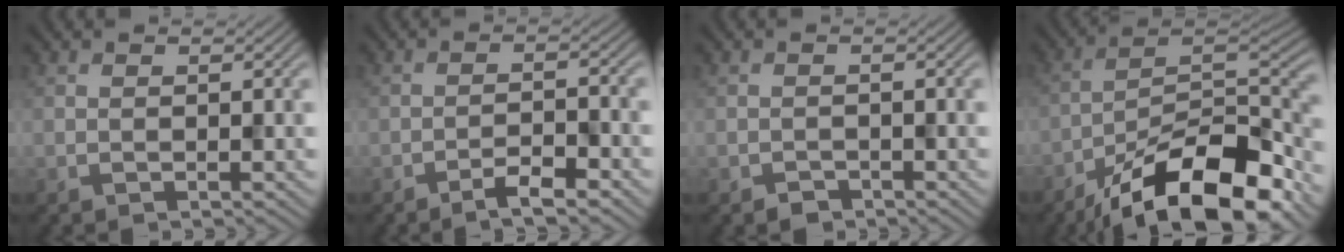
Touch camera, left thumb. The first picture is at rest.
{"total": 3.7, "force": [-2.6, 0.6, 2.5], "torque": [-0.045, 0.007, -0.050]}
{"total": 1.3, "force": [-1.1, 0.7, 0.3], "torque": [-0.005, -0.002, -0.023]}
{"total": 16.3, "force": [-11.0, 5.6, 10.7], "torque": [-0.181, -0.007, -0.194]}